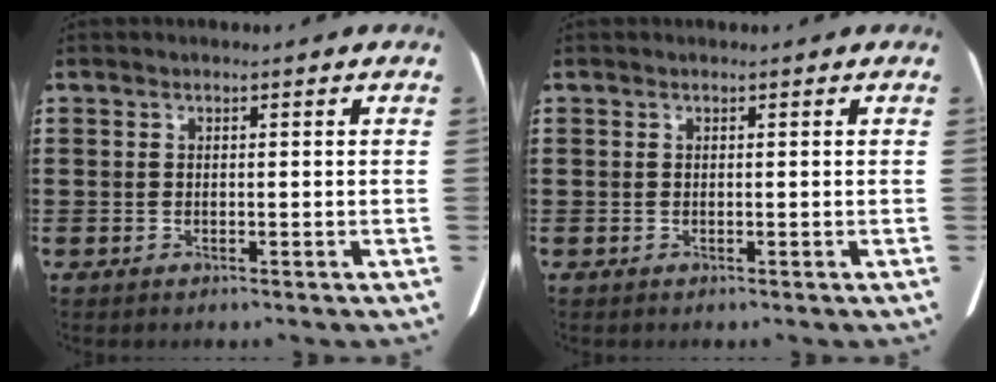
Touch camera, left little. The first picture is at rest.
{"total": 0.0}